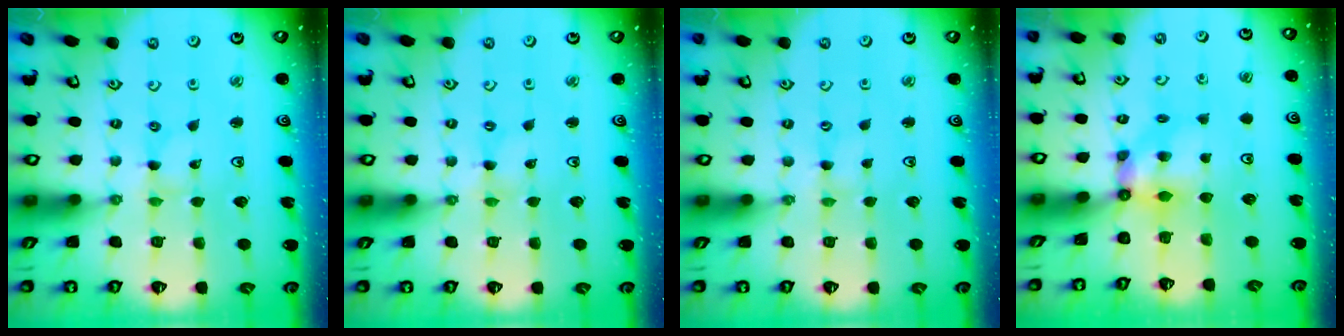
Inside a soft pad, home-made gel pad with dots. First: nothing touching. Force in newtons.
{"total": 0.0}
{"total": 0.0}
{"total": 5.3, "press": 5.3, "slide": 0.3}